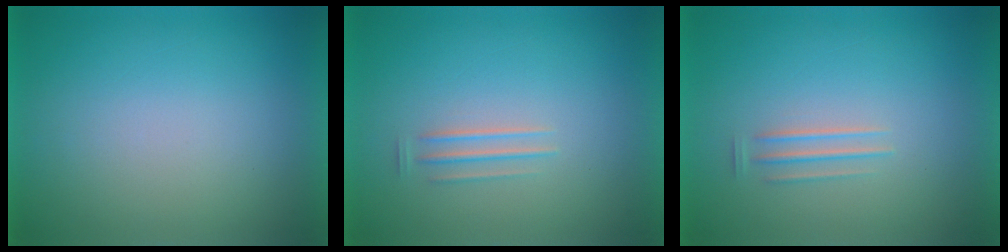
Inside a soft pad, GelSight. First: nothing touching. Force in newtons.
{"total": 1.7}
{"total": 1.5}